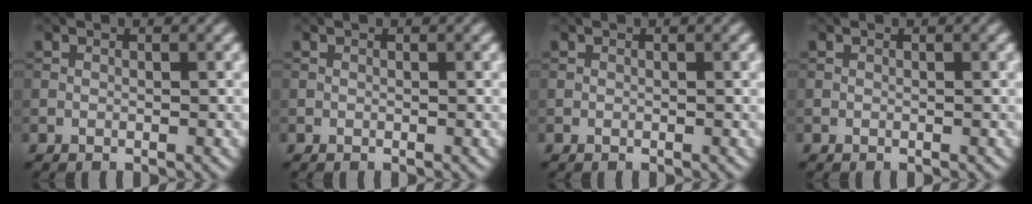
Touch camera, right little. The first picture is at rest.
{"total": 0.0}
{"total": 0.0}
{"total": 0.0}